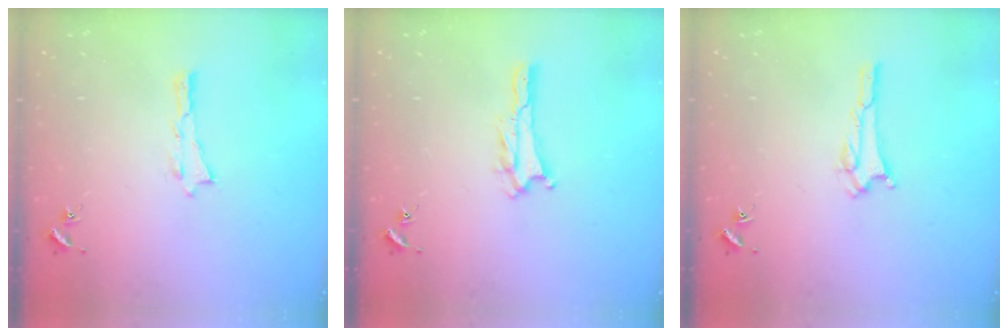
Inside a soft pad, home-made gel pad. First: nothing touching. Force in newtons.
{"total": 1.4, "press": 1.3, "slide": 0.3}
{"total": 1.9, "press": 1.9, "slide": 0.2}